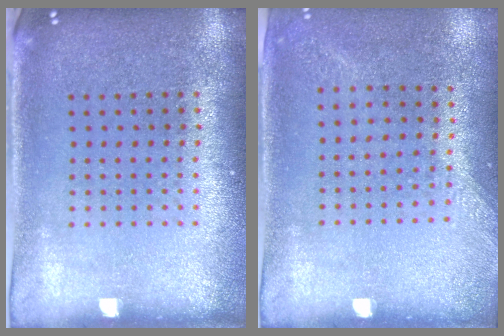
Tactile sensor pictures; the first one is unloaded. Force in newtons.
{"total": 1.3, "press": 1.0, "slide": 0.9}